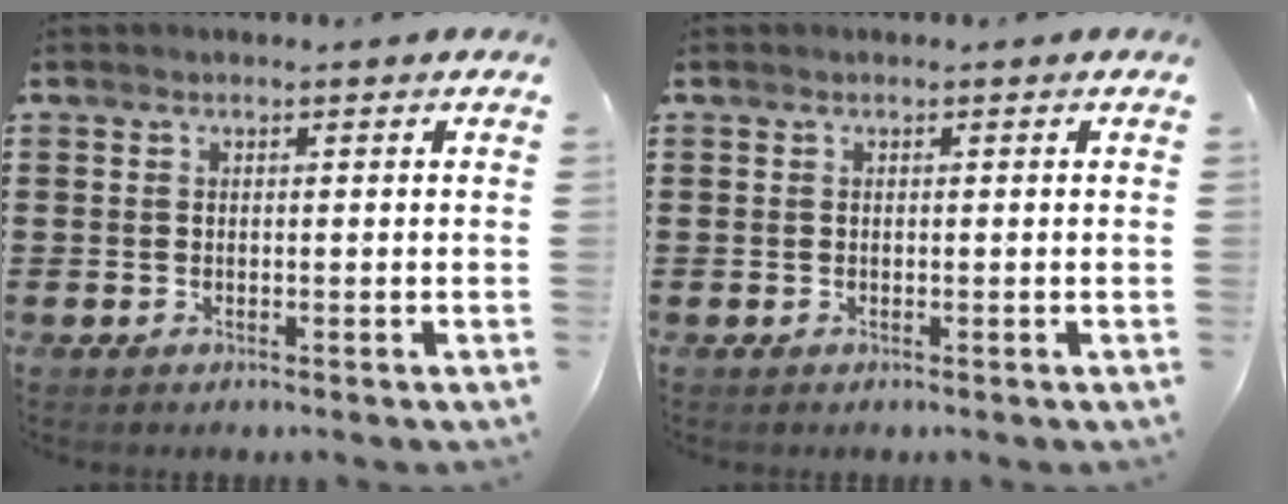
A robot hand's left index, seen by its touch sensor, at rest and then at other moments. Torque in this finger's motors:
{"motor_torque": [-0.28, 0.37, 0.00, 0.00]}